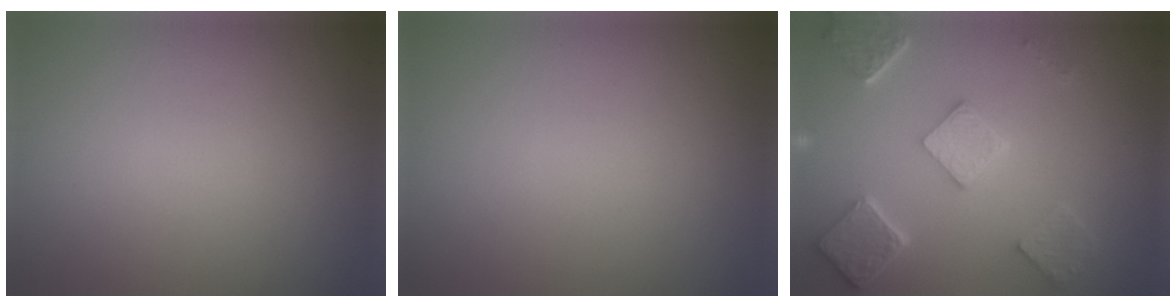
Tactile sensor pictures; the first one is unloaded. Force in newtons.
{"total": 0.0}
{"total": 5.4, "press": 4.2, "slide": 3.4}